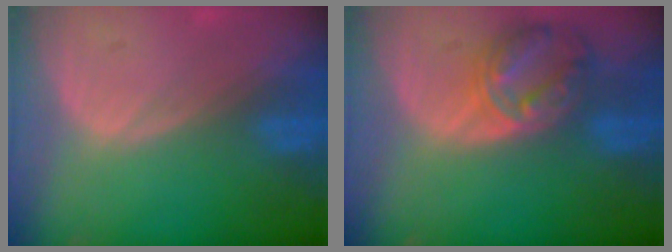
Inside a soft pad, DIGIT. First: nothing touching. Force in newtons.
{"total": 8.2, "press": 7.1, "slide": 4.1}